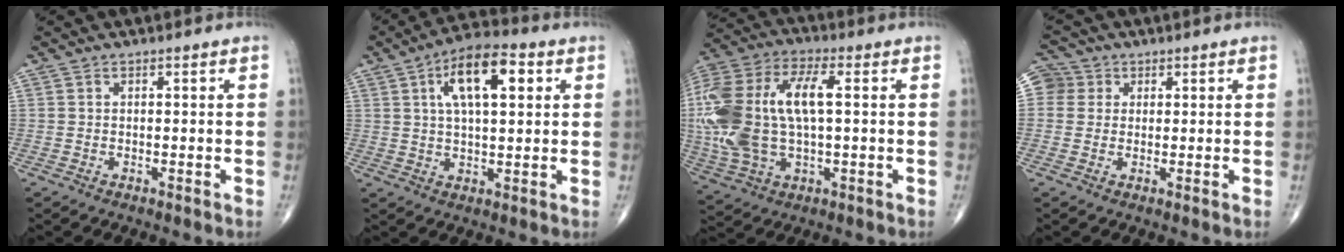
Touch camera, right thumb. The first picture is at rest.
{"total": 12.8, "force": [4.1, 5.4, 10.8], "torque": [-0.170, 0.008, 0.062]}
{"total": 23.7, "force": [1.8, 11.8, 20.5], "torque": [-0.477, 0.019, 0.033]}
{"total": 4.7, "force": [1.1, 4.5, 0.8], "torque": [0.002, 0.009, 0.017]}